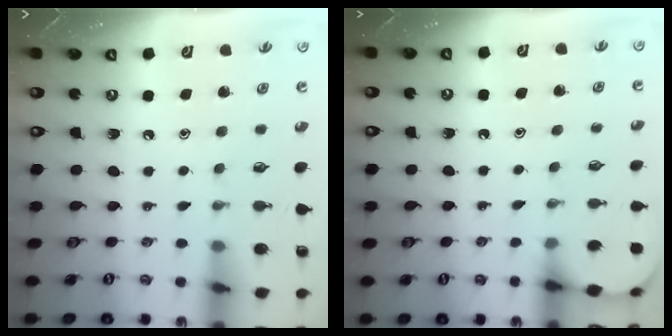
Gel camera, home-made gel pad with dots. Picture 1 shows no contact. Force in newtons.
{"total": 3.5, "press": 3.5, "slide": 0.3}